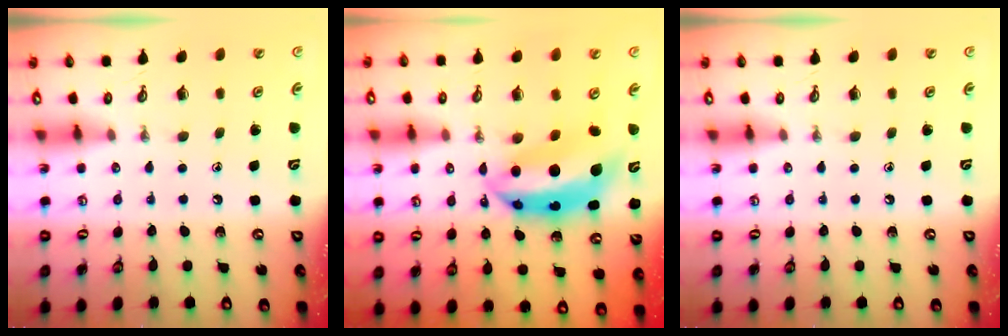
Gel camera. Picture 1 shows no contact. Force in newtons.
{"total": 10.2, "press": 10.2, "slide": 1.0}
{"total": 0.0}